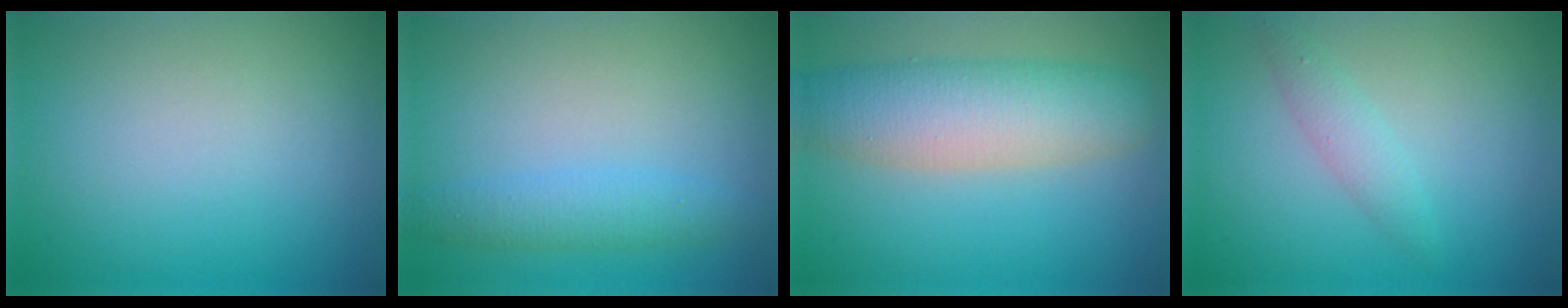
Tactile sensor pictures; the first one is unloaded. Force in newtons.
{"total": 2.8, "press": 2.8, "slide": 0.0}
{"total": 7.1, "press": 7.1, "slide": 0.1}
{"total": 1.8, "press": 1.8, "slide": 0.1}